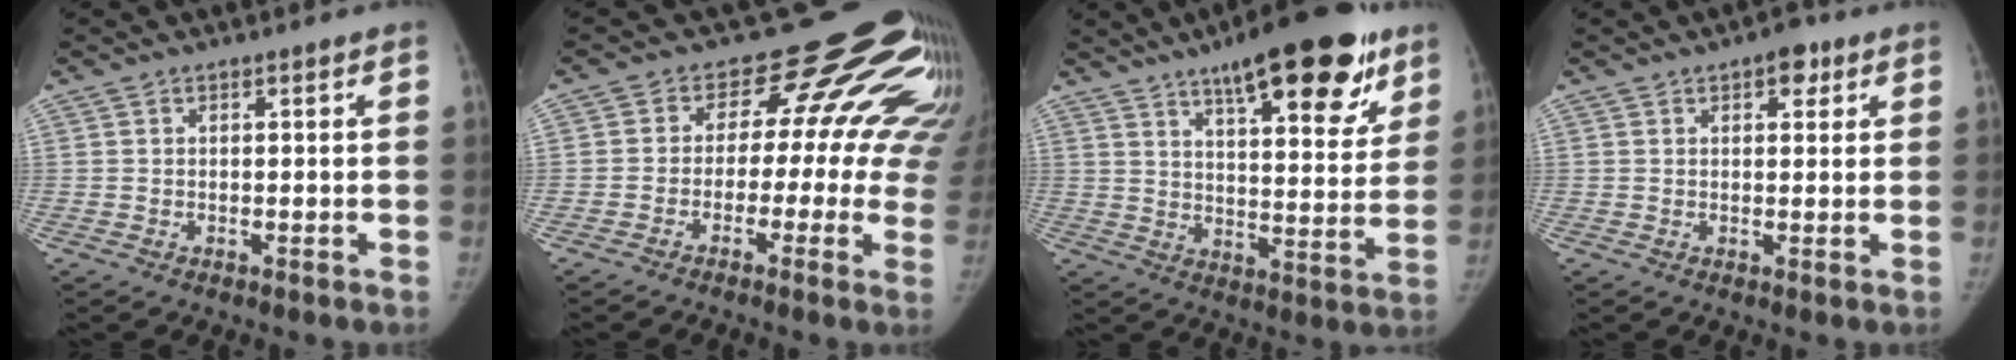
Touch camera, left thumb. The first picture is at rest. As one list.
[{"total": 16.6, "force": [4.1, 10.9, 11.8], "torque": [-0.106, 0.011, 0.020]}, {"total": 23.0, "force": [14.2, 7.5, 16.4], "torque": [-0.201, -0.040, 0.207]}, {"total": 4.1, "force": [2.2, 2.2, 2.8], "torque": [-0.019, -0.004, 0.024]}]